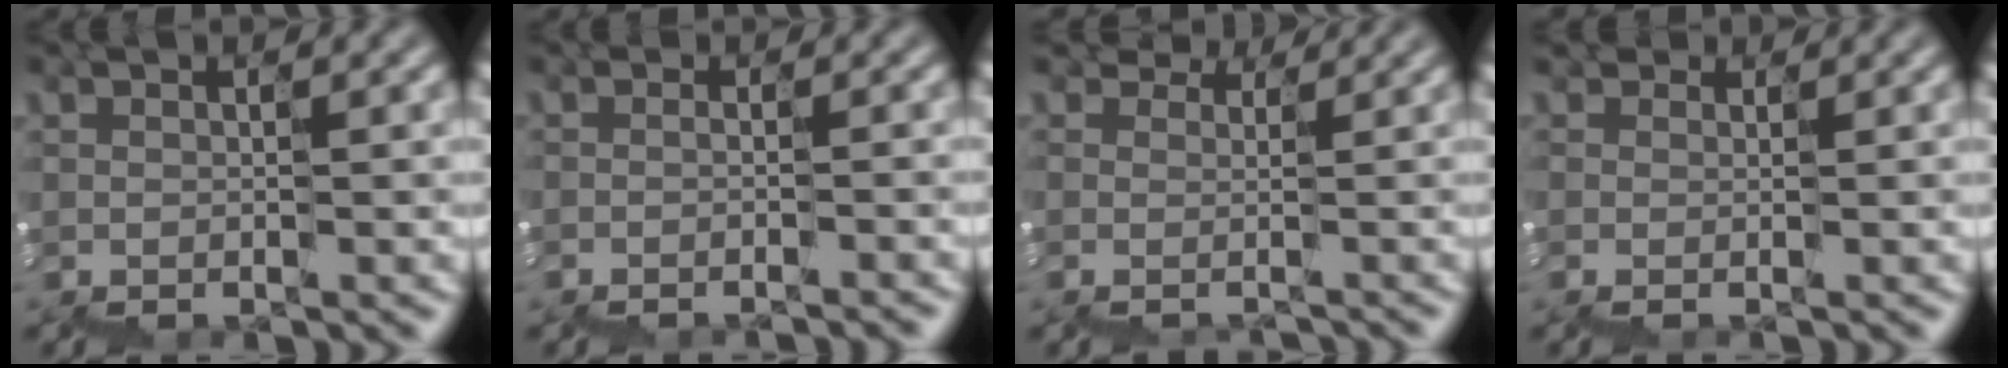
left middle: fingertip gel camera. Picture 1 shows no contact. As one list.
[{"total": 2.1, "force": [-2.1, 0.0, -0.2], "torque": [0.010, -0.008, -0.016]}, {"total": 4.8, "force": [3.1, 3.1, 1.9], "torque": [-0.036, 0.032, 0.076]}, {"total": 1.3, "force": [0.8, 0.9, 0.5], "torque": [0.002, 0.011, 0.008]}]